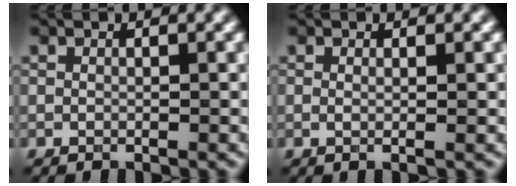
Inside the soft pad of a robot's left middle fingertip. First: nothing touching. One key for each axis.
{"total": 1.3, "fx": 0.1, "fy": 0.4, "fz": 1.3, "tx": -0.017, "ty": -0.003, "tz": -0.006}